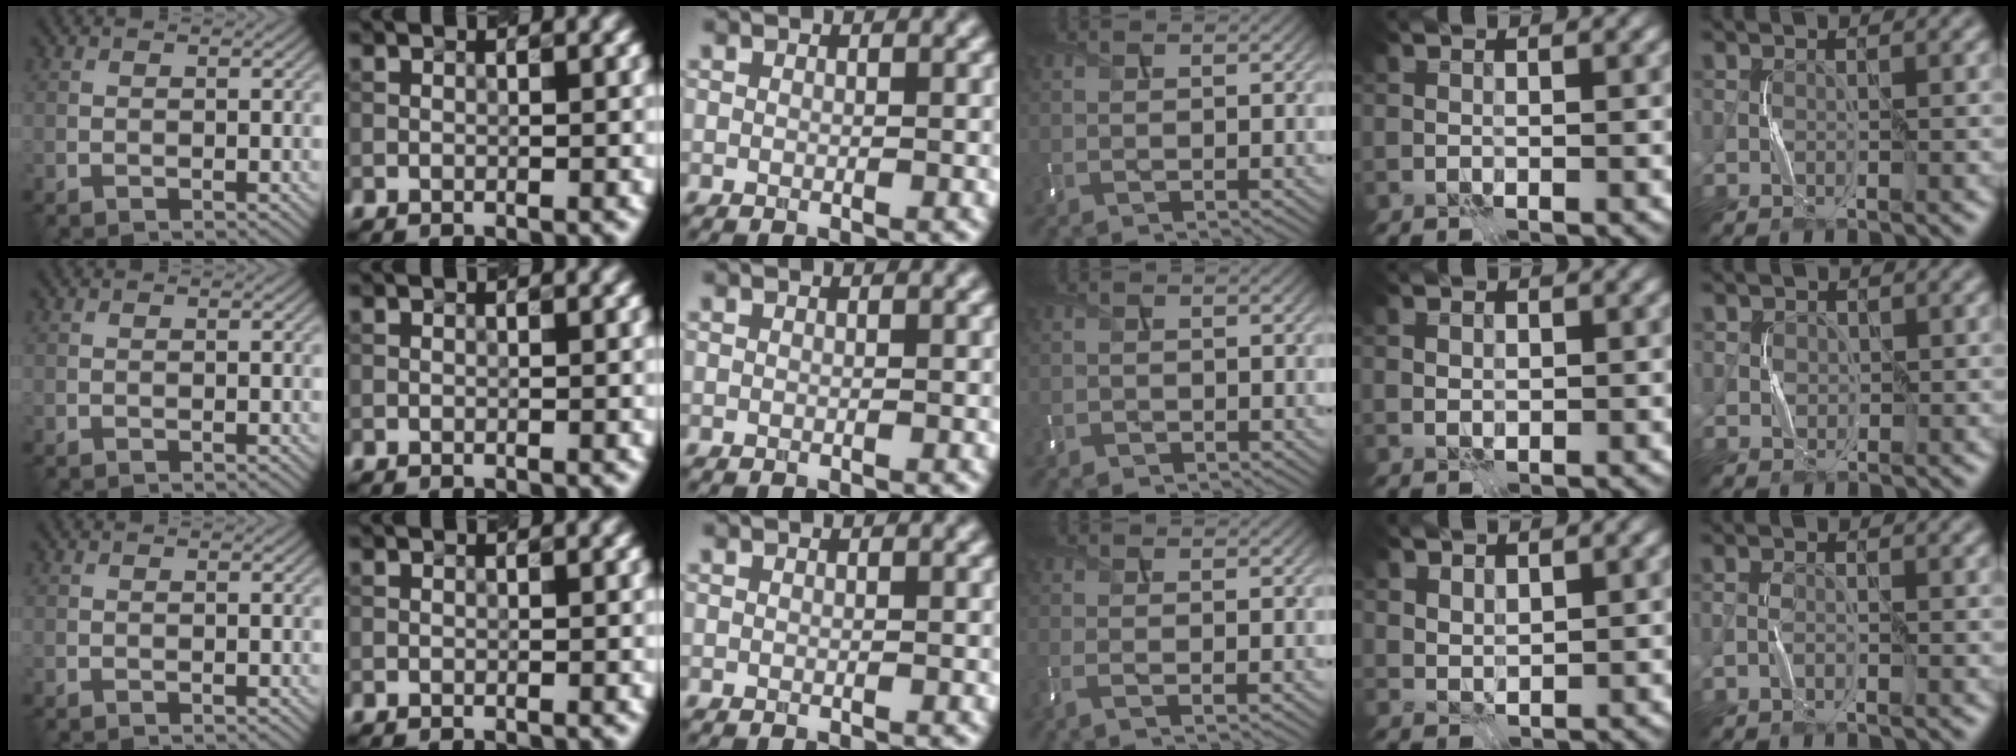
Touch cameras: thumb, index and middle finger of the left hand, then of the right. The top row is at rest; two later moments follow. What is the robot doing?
{"motion": "press", "object": "memory foam"}